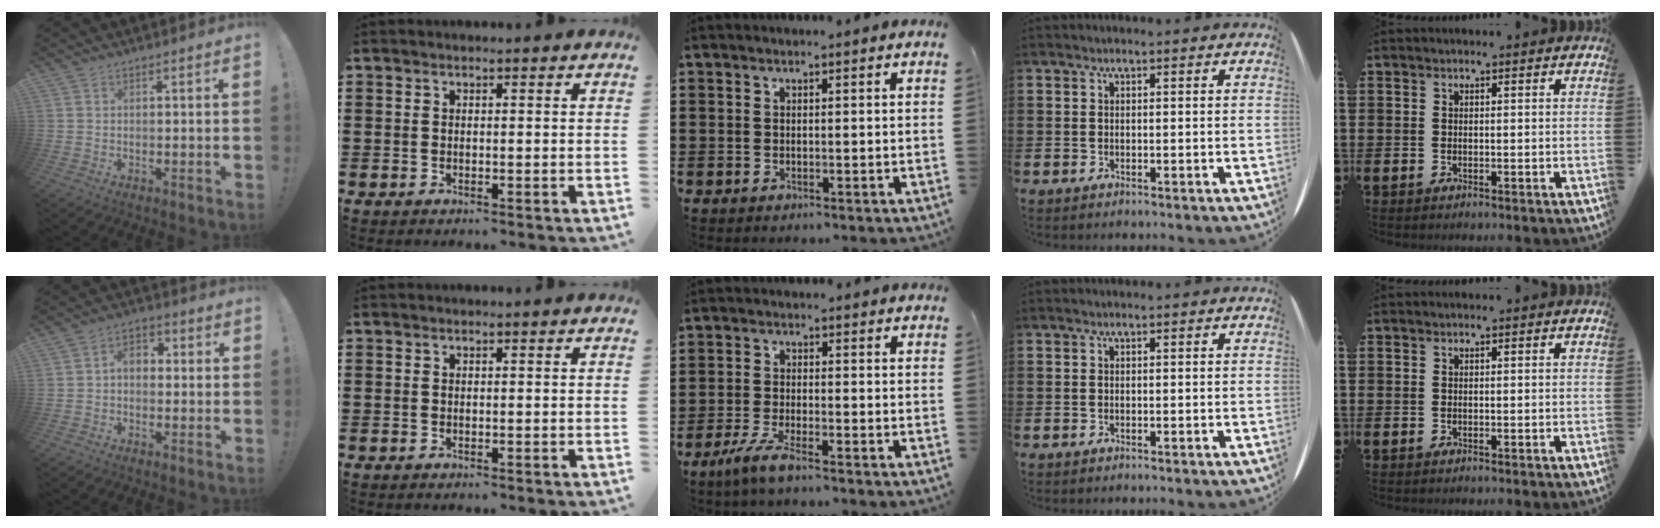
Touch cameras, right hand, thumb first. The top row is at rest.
{"thumb": {"total": 4.7, "force": [-0.1, 3.4, 3.3], "torque": [-0.055, 0.008, -0.003]}, "middle": {"total": 4.2, "force": [-3.0, 0.1, 3.0], "torque": [-0.078, -0.016, -0.059]}}